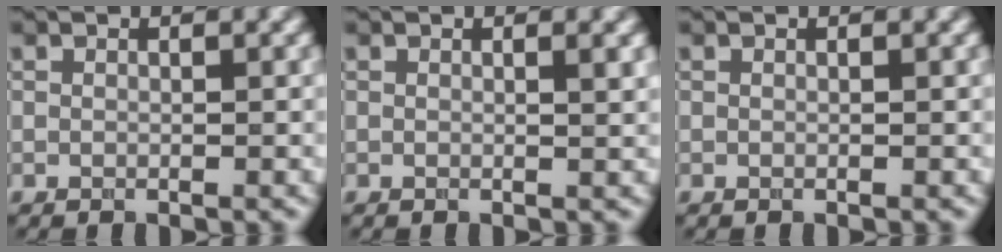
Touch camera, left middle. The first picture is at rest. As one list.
[{"total": 1.0, "force": [0.4, 0.3, 0.9], "torque": [-0.007, 0.000, 0.004]}, {"total": 0.0}]